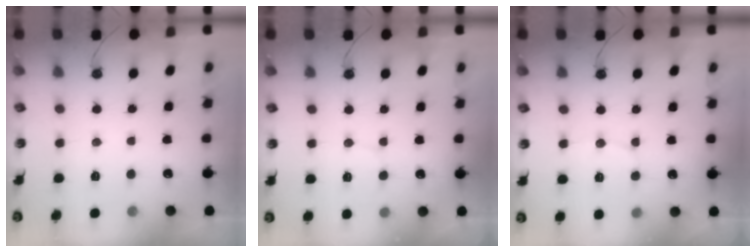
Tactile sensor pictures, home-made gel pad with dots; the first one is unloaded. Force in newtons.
{"total": 5.0, "press": 5.0, "slide": 0.4}
{"total": 6.8, "press": 6.6, "slide": 1.6}